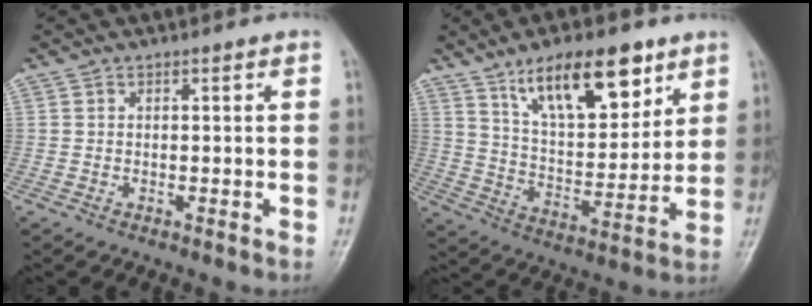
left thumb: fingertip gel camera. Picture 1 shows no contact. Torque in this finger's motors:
{"motor_torque": [0.65, 0.40, 1.39, -1.38, 0.28]}